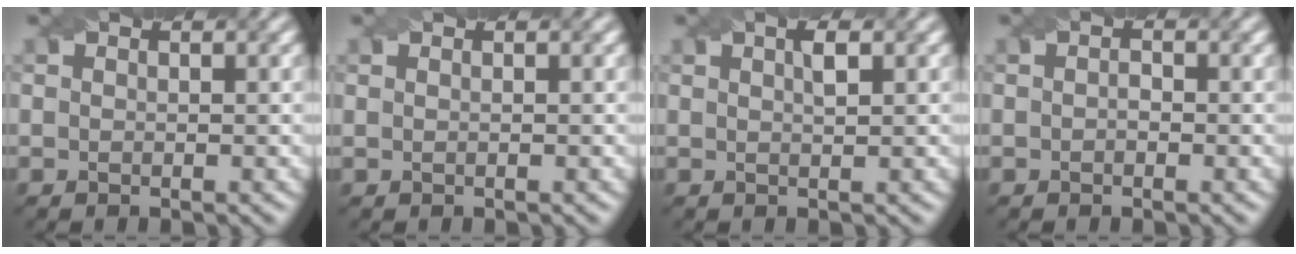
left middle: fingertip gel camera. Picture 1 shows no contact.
{"total": 0.6, "force": [0.4, 0.3, 0.4], "torque": [-0.007, -0.006, 0.001]}
{"total": 1.3, "force": [0.6, 0.2, 1.1], "torque": [-0.020, 0.003, 0.010]}
{"total": 0.9, "force": [-0.1, 0.6, 0.7], "torque": [-0.012, -0.004, -0.005]}